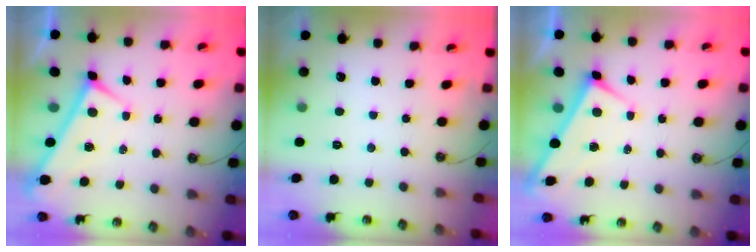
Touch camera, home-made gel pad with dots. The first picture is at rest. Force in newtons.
{"total": 0.0}
{"total": 1.3, "press": 1.3, "slide": 0.3}